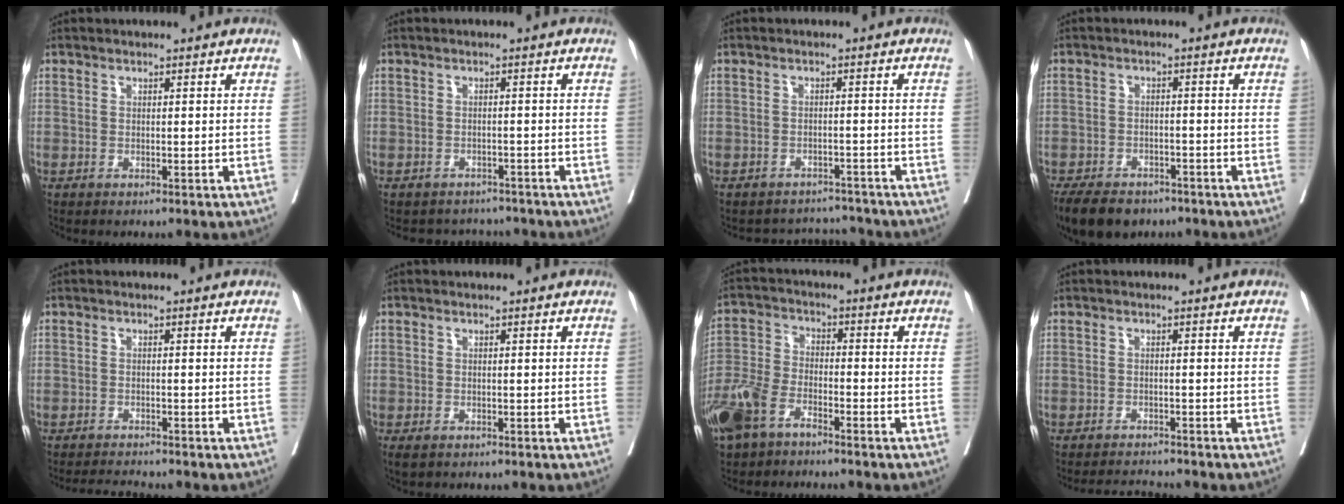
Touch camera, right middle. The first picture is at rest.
{"total": 5.1, "force": [-4.8, 1.7, -0.1], "torque": [0.005, 0.006, -0.059]}
{"total": 5.4, "force": [-5.2, 1.1, -1.0], "torque": [0.013, 0.015, -0.069]}
{"total": 10.6, "force": [-7.9, 5.4, 4.5], "torque": [-0.086, -0.011, -0.117]}
{"total": 2.7, "force": [-2.6, -0.5, 0.2], "torque": [-0.008, -0.017, -0.044]}
{"total": 1.7, "force": [-1.1, 0.9, 0.9], "torque": [-0.018, -0.005, -0.014]}
{"total": 8.4, "force": [-5.7, 3.9, 4.8], "torque": [-0.121, -0.010, -0.116]}
{"total": 3.1, "force": [-3.0, -0.4, -0.1], "torque": [0.000, -0.016, -0.050]}